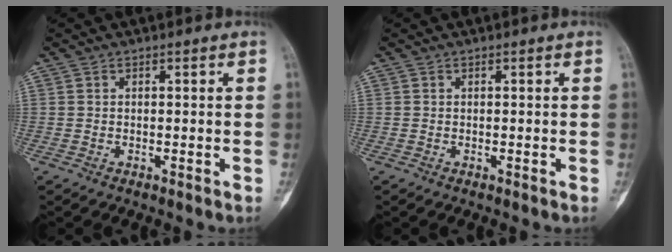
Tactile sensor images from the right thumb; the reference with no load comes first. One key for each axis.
{"total": 0.0}